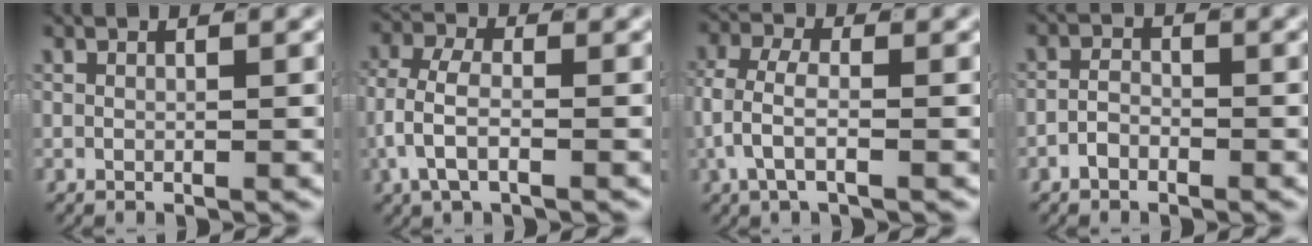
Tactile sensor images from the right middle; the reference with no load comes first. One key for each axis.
{"total": 4.6, "fx": -1.1, "fy": 2.7, "fz": 3.6, "tx": -0.083, "ty": -0.009, "tz": -0.019}
{"total": 4.2, "fx": -1.1, "fy": 2.3, "fz": 3.3, "tx": -0.077, "ty": -0.010, "tz": -0.017}
{"total": 1.6, "fx": -1.2, "fy": 0.8, "fz": 0.6, "tx": -0.001, "ty": 0.000, "tz": -0.027}